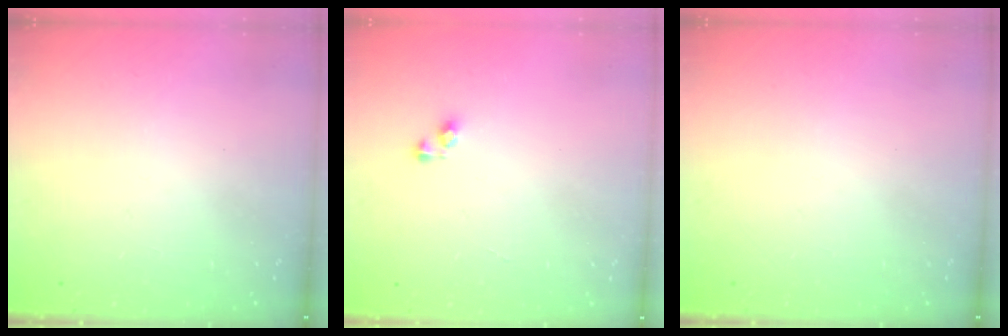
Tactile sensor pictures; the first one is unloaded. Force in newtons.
{"total": 3.4, "press": 3.4, "slide": 0.3}
{"total": 0.0}